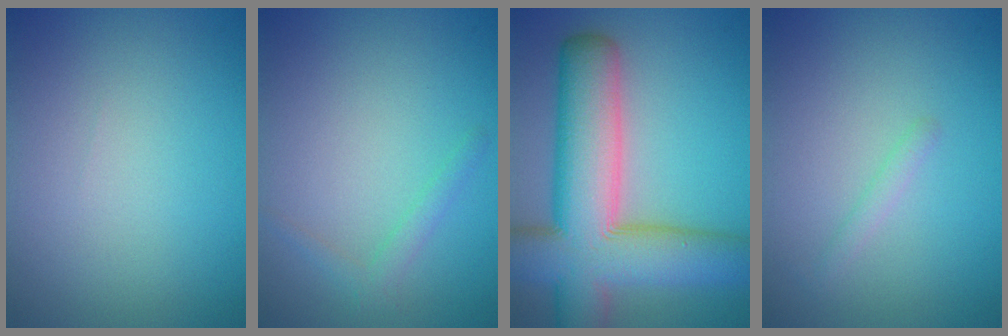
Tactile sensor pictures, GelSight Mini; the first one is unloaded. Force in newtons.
{"total": 1.3, "press": 1.3, "slide": 0.1}
{"total": 12.1, "press": 12.1, "slide": 0.6}
{"total": 0.9, "press": 0.9, "slide": 0.0}